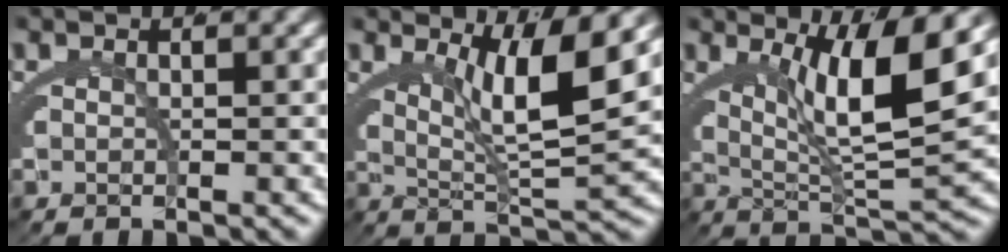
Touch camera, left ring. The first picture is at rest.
{"total": 6.8, "force": [2.9, 1.2, 6.1], "torque": [-0.096, -0.003, 0.050]}
{"total": 8.5, "force": [2.8, 2.3, 7.7], "torque": [-0.126, -0.002, 0.048]}